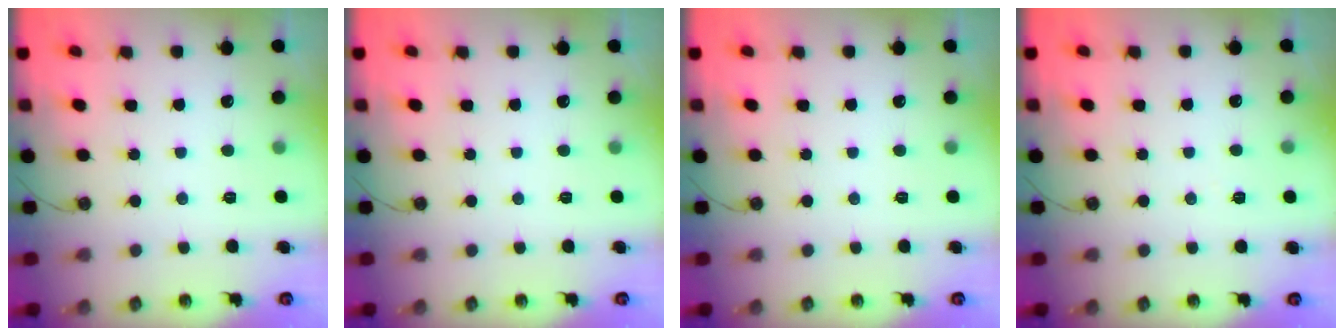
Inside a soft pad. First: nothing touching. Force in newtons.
{"total": 0.0}
{"total": 0.0}
{"total": 3.8, "press": 1.4, "slide": 3.6}